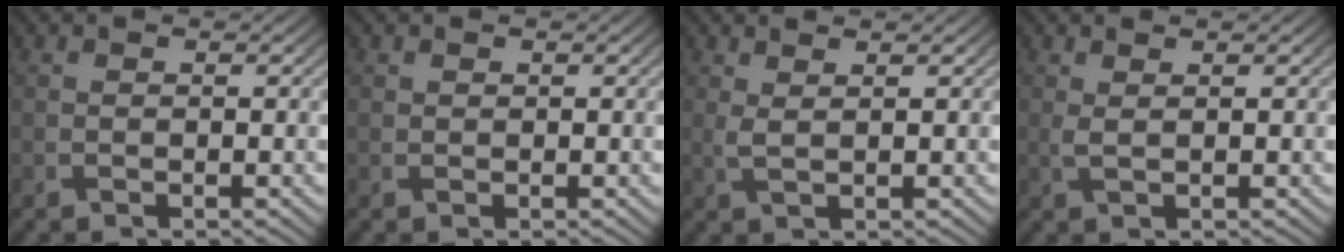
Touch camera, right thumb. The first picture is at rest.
{"total": 0.0}
{"total": 1.5, "force": [0.9, 0.2, 1.2], "torque": [-0.034, 0.000, 0.019]}
{"total": 1.1, "force": [0.5, 0.1, 1.0], "torque": [-0.031, 0.001, 0.012]}